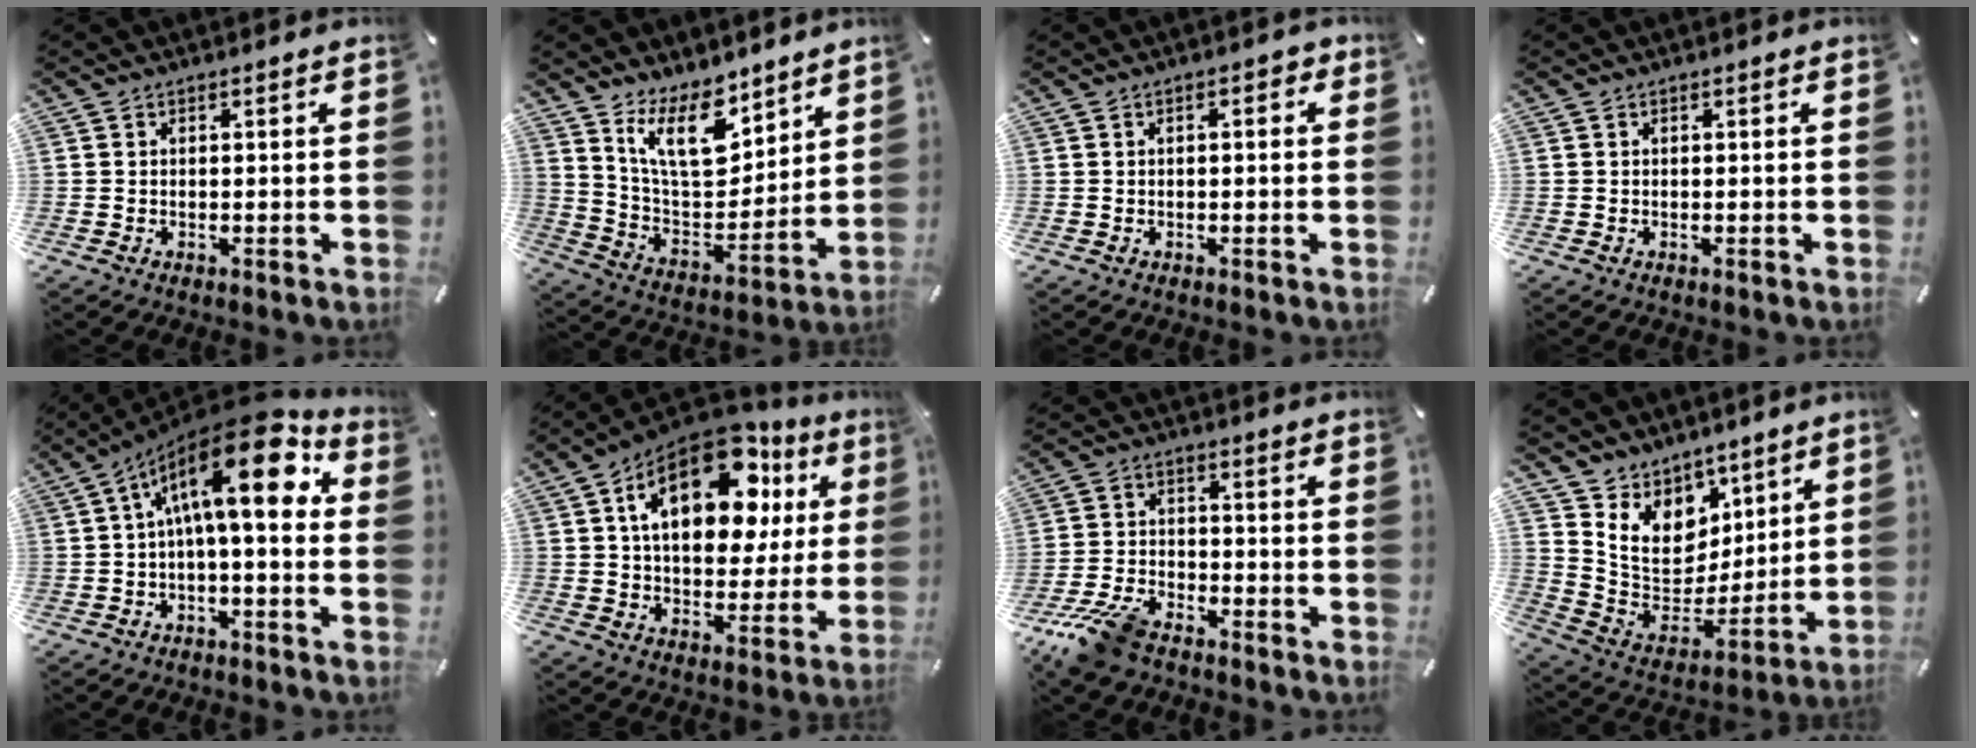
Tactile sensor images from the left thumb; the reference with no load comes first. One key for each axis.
{"total": 16.0, "fx": 10.6, "fy": 7.8, "fz": 9.0, "tx": -0.163, "ty": -0.058, "tz": 0.197}
{"total": 1.8, "fx": -0.2, "fy": 0.8, "fz": 1.6, "tx": -0.021, "ty": 0.003, "tz": -0.007}
{"total": 0.0}
{"total": 18.4, "fx": 5.0, "fy": 6.6, "fz": 16.4, "tx": -0.271, "ty": -0.033, "tz": 0.073}
{"total": 23.3, "fx": 9.9, "fy": 13.1, "fz": 16.6, "tx": -0.273, "ty": -0.045, "tz": 0.162}
{"total": 10.2, "fx": -7.8, "fy": 4.5, "fz": 4.8, "tx": -0.099, "ty": 0.035, "tz": -0.149}
{"total": 11.5, "fx": 5.8, "fy": 9.4, "fz": 3.2, "tx": -0.078, "ty": -0.062, "tz": 0.122}